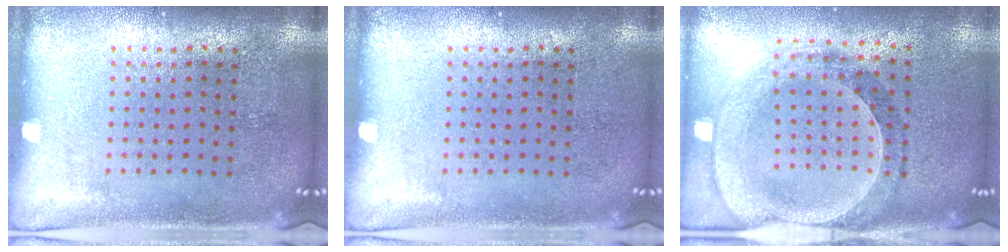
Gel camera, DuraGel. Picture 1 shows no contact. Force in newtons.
{"total": 0.0}
{"total": 0.9, "press": 0.9, "slide": 0.2}